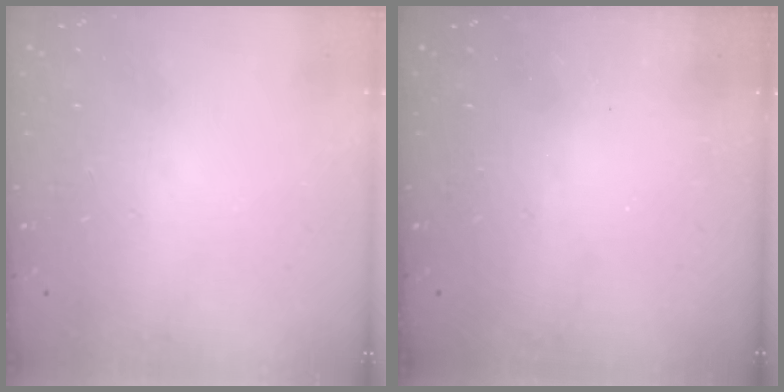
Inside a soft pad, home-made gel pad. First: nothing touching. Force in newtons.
{"total": 1.8, "press": 1.7, "slide": 0.5}